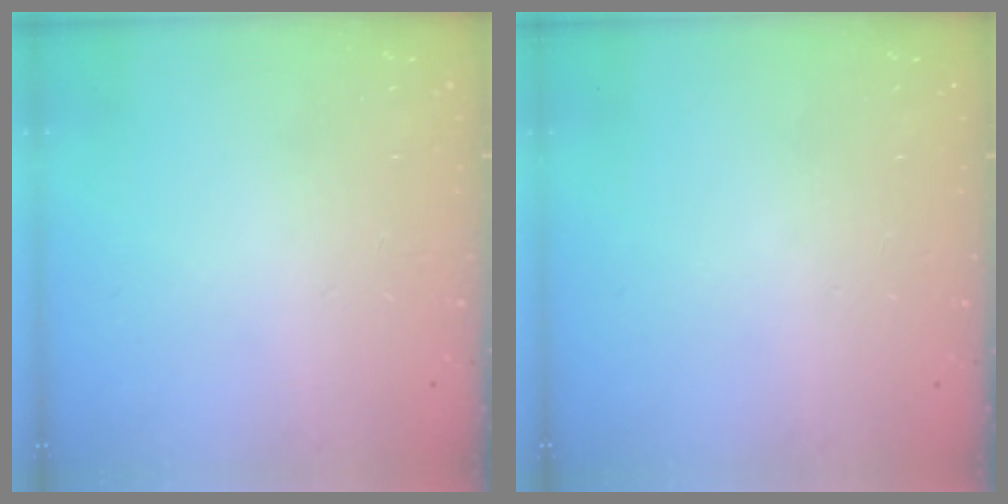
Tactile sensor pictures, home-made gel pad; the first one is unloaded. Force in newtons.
{"total": 0.0}